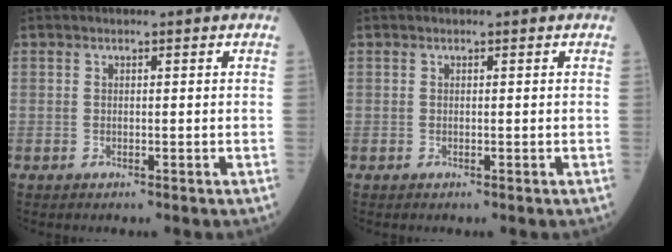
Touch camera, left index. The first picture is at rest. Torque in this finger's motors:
{"motor_torque": [0.25, -0.09, 0.03, -0.01]}